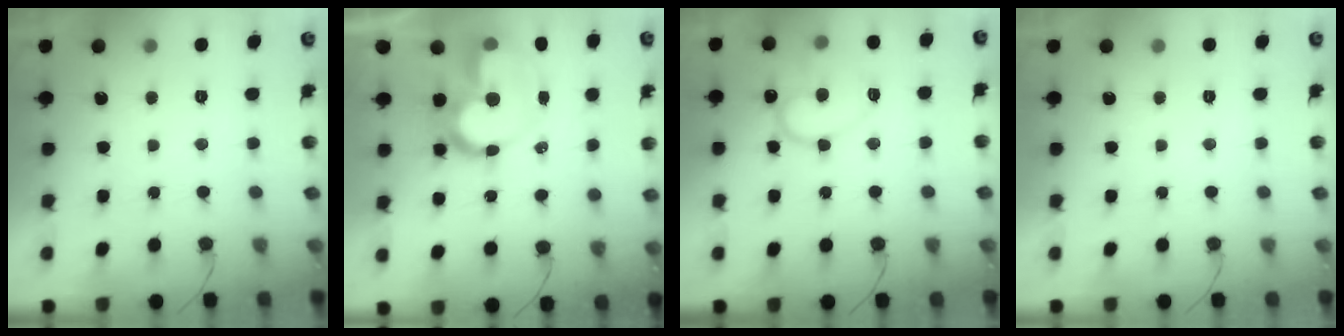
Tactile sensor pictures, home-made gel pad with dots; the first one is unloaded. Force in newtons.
{"total": 15.0, "press": 15.0, "slide": 1.5}
{"total": 14.1, "press": 14.0, "slide": 1.3}
{"total": 0.0}